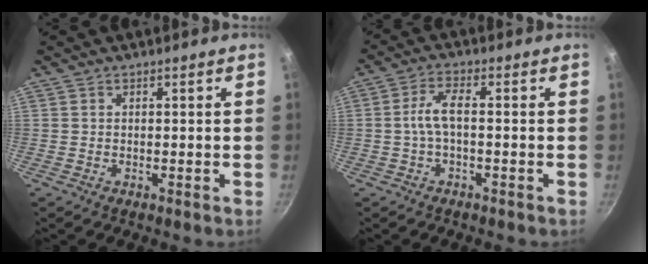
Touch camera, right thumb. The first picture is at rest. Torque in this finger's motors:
{"motor_torque": [-0.40, 0.51, 0.87, 0.04, 0.06]}